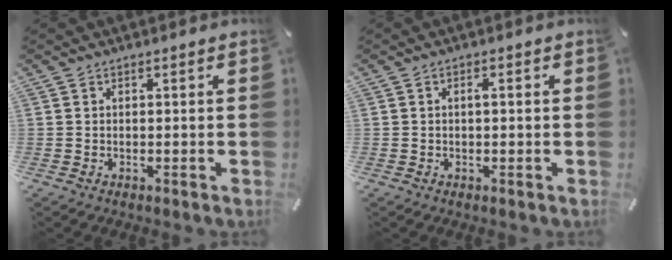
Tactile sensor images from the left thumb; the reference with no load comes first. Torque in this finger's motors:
{"motor_torque": [-0.19, -0.16, -0.06, 0.01, 0.00]}